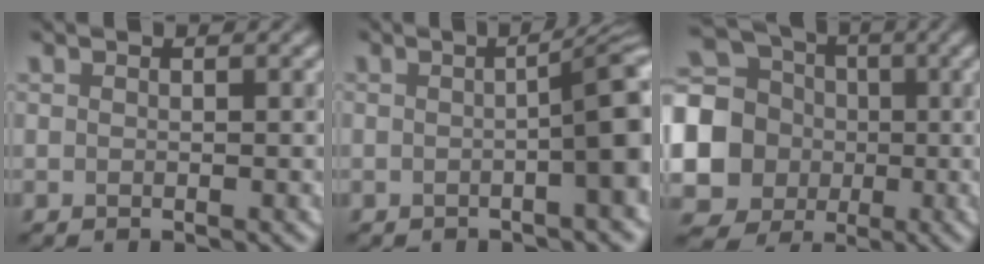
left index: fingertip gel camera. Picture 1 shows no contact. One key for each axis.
{"total": 5.4, "fx": -0.5, "fy": 1.1, "fz": 5.3, "tx": -0.055, "ty": 0.013, "tz": -0.006}
{"total": 12.8, "fx": -0.5, "fy": 11.8, "fz": 4.9, "tx": -0.154, "ty": 0.000, "tz": -0.032}